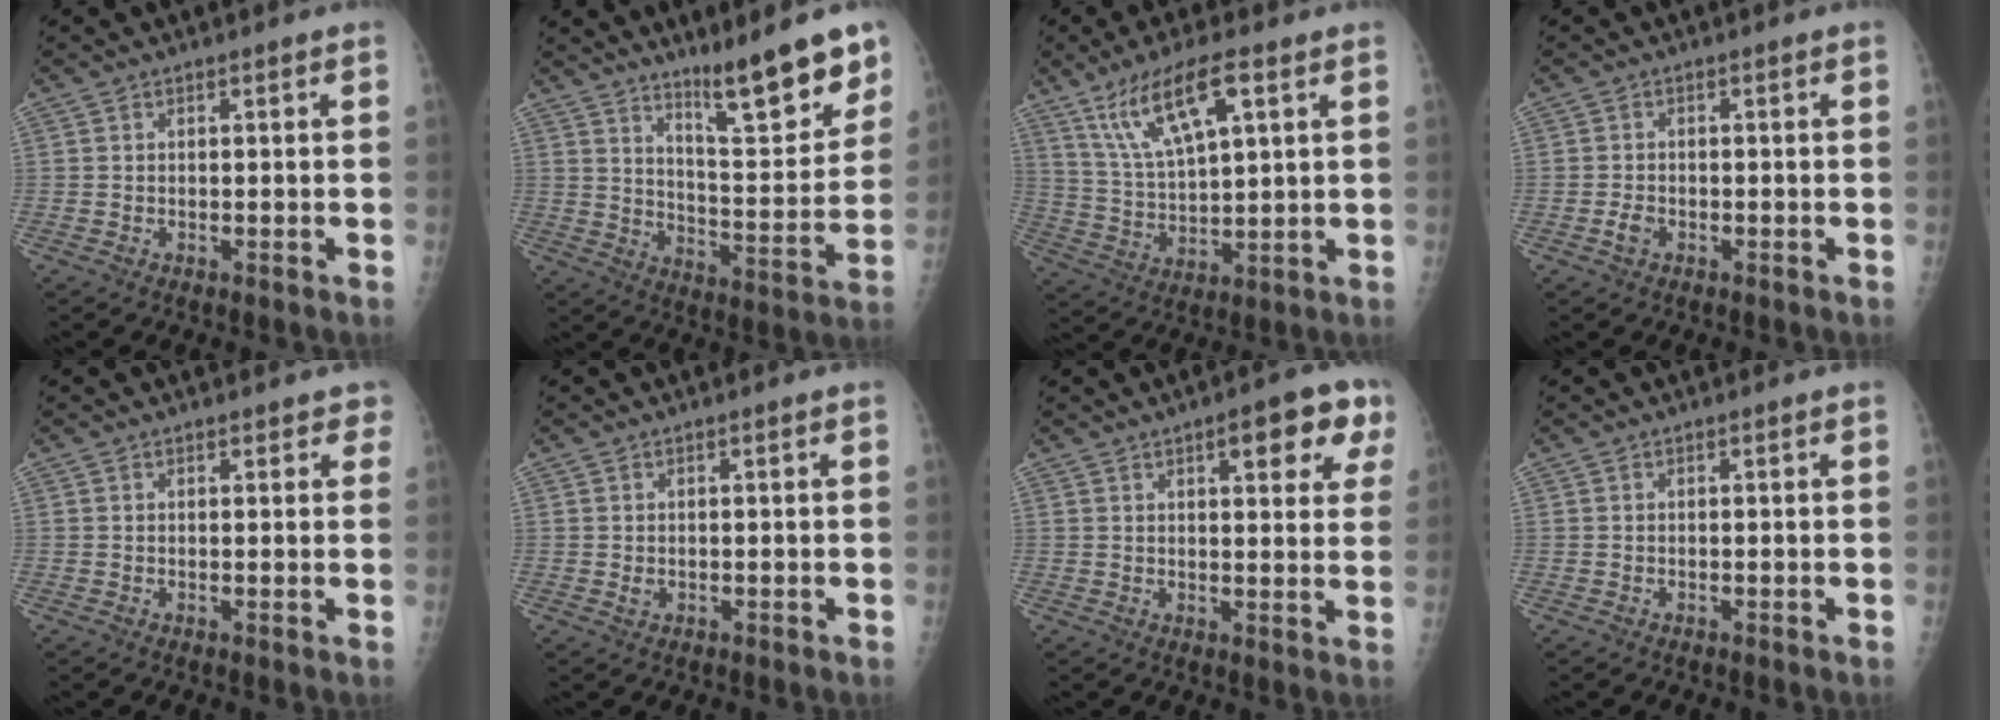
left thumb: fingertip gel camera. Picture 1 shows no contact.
{"total": 15.5, "force": [11.0, 3.1, 10.5], "torque": [-0.120, -0.082, 0.179]}
{"total": 13.1, "force": [6.8, 3.9, 10.5], "torque": [-0.191, -0.016, 0.136]}
{"total": 1.7, "force": [-0.9, 1.1, 1.0], "torque": [-0.018, 0.007, -0.018]}
{"total": 2.4, "force": [1.8, 1.2, 1.1], "torque": [0.017, -0.002, 0.015]}
{"total": 0.9, "force": [0.0, 0.6, 0.7], "torque": [-0.004, 0.001, 0.004]}
{"total": 10.2, "force": [5.0, 3.5, 8.2], "torque": [-0.070, -0.009, 0.056]}
{"total": 0.0}